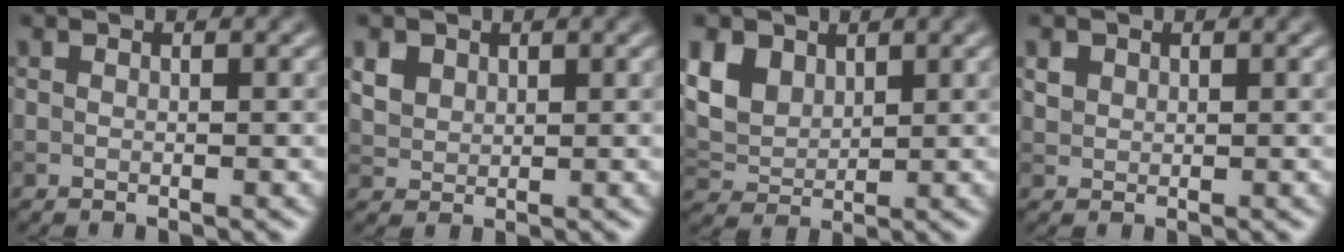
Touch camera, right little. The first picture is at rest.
{"total": 2.5, "force": [1.3, 1.9, 1.0], "torque": [-0.028, -0.003, 0.034]}
{"total": 5.0, "force": [2.5, 3.5, 2.6], "torque": [-0.073, 0.004, 0.054]}
{"total": 1.1, "force": [0.6, 0.9, 0.3], "torque": [-0.004, 0.000, 0.013]}